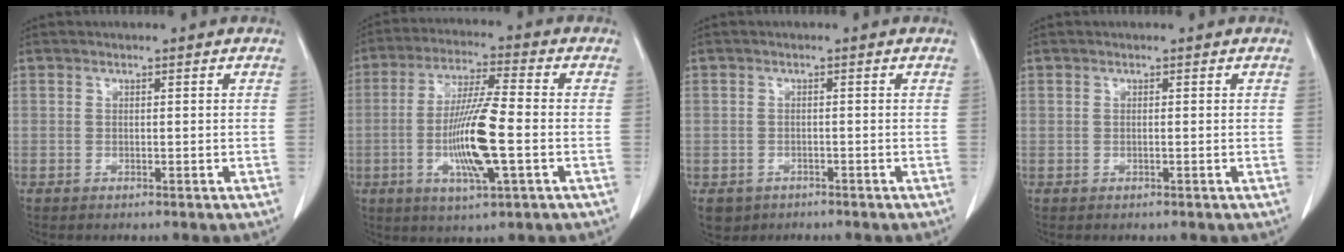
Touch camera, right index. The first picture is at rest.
{"total": 12.0, "force": [-2.4, 0.8, 11.7], "torque": [-0.229, -0.011, -0.047]}
{"total": 3.5, "force": [-2.0, 2.8, 0.4], "torque": [-0.003, 0.004, -0.032]}
{"total": 0.0}